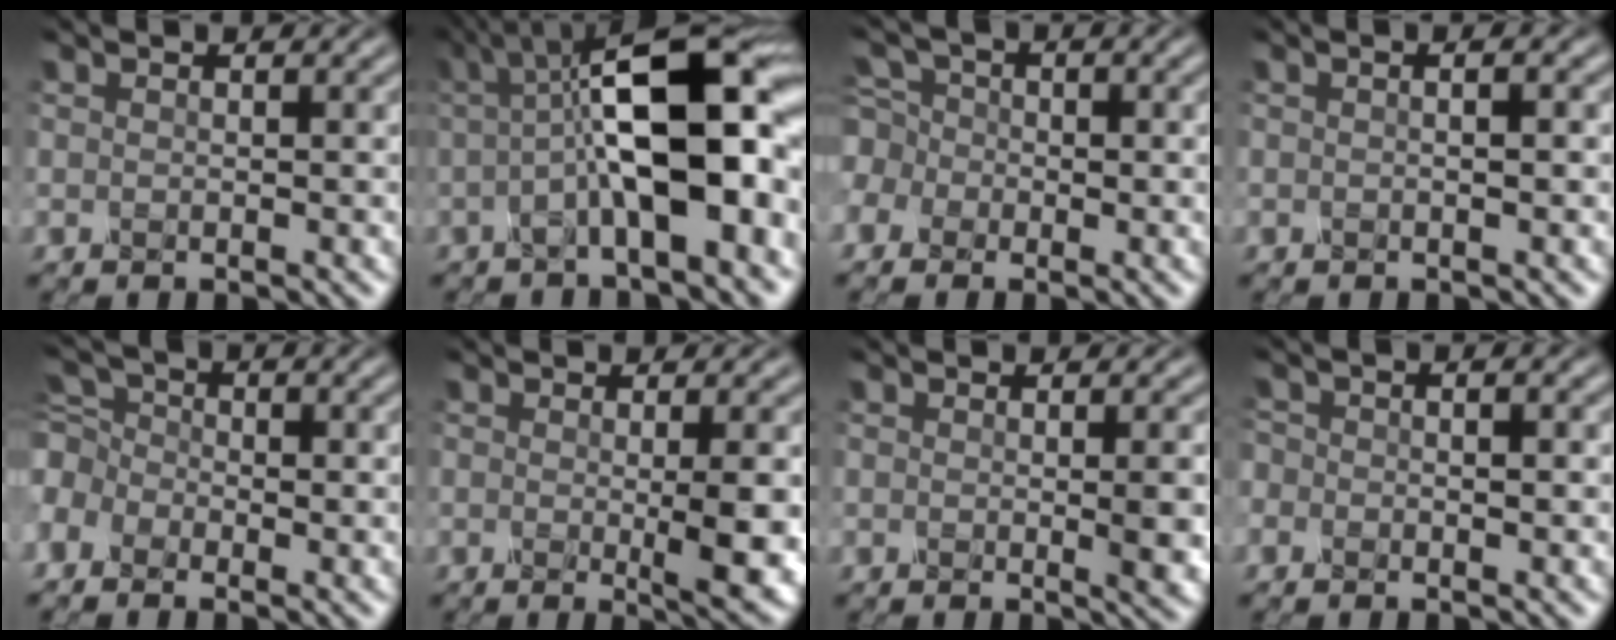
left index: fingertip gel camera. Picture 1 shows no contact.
{"total": 11.9, "force": [0.4, 3.8, 11.3], "torque": [-0.165, 0.021, -0.002]}
{"total": 4.4, "force": [-1.1, 4.1, 1.3], "torque": [-0.025, 0.021, -0.047]}
{"total": 1.8, "force": [0.4, 0.7, 1.6], "torque": [-0.007, -0.001, -0.007]}
{"total": 4.2, "force": [-1.7, 3.2, 2.1], "torque": [-0.045, 0.009, -0.041]}
{"total": 5.0, "force": [-0.4, 0.9, 4.9], "torque": [-0.070, -0.007, -0.002]}
{"total": 3.5, "force": [-0.1, 0.9, 3.4], "torque": [-0.037, -0.001, -0.002]}
{"total": 1.4, "force": [-0.4, 1.1, 0.8], "torque": [-0.009, 0.009, -0.013]}